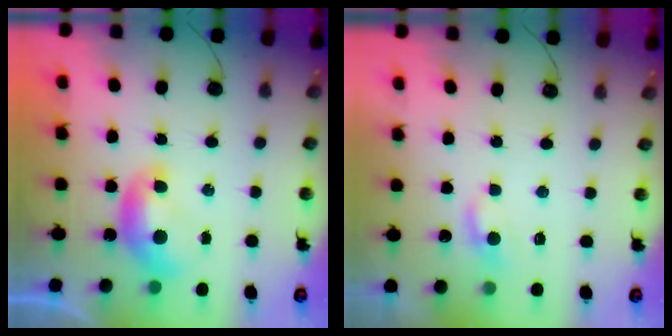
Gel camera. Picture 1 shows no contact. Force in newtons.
{"total": 0.7, "press": 0.5, "slide": 0.5}